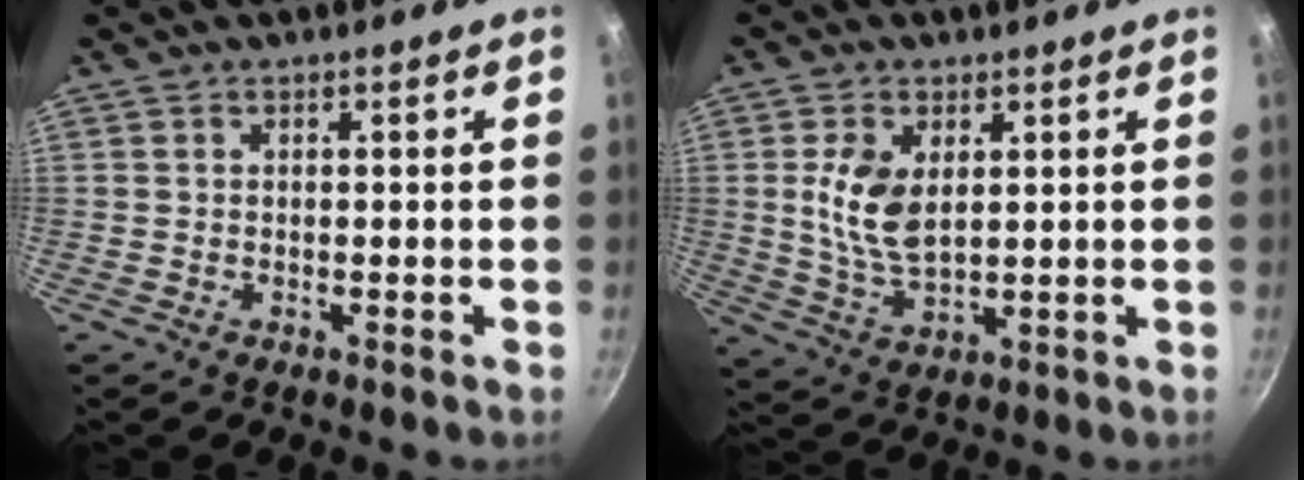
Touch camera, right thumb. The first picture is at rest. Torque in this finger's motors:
{"motor_torque": [0.03, 0.09, 0.58, 0.05, 0.07]}